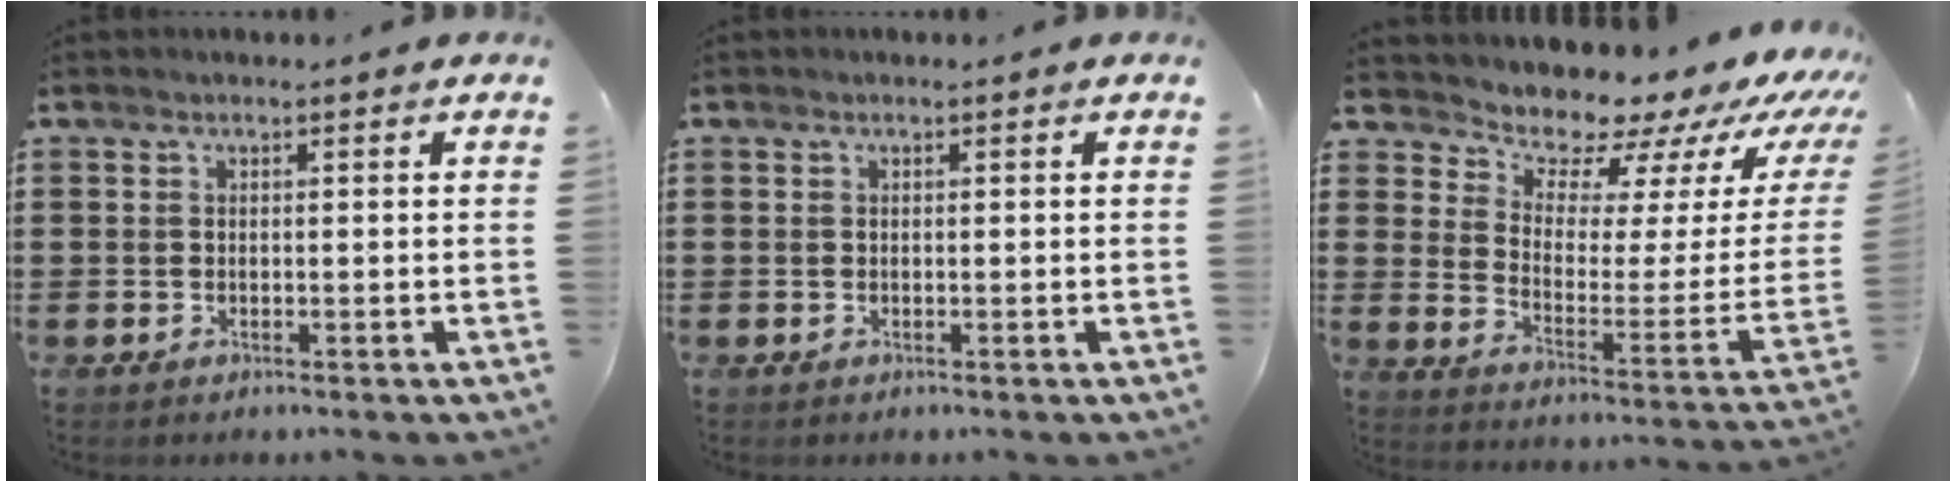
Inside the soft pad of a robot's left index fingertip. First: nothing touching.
{"total": 0.0}
{"total": 9.3, "force": [8.6, 2.8, 2.0], "torque": [-0.055, -0.085, 0.143]}